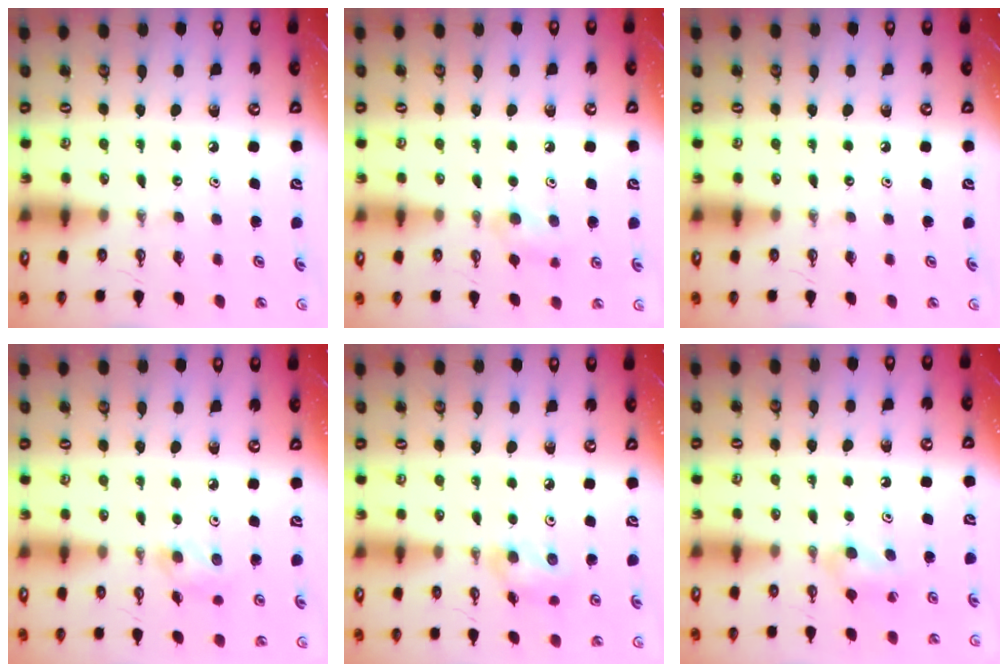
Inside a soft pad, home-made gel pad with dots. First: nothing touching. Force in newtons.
{"total": 6.1, "press": 6.0, "slide": 1.4}
{"total": 0.0}
{"total": 4.7, "press": 4.4, "slide": 1.4}
{"total": 7.8, "press": 7.3, "slide": 2.8}
{"total": 9.6, "press": 5.8, "slide": 7.6}